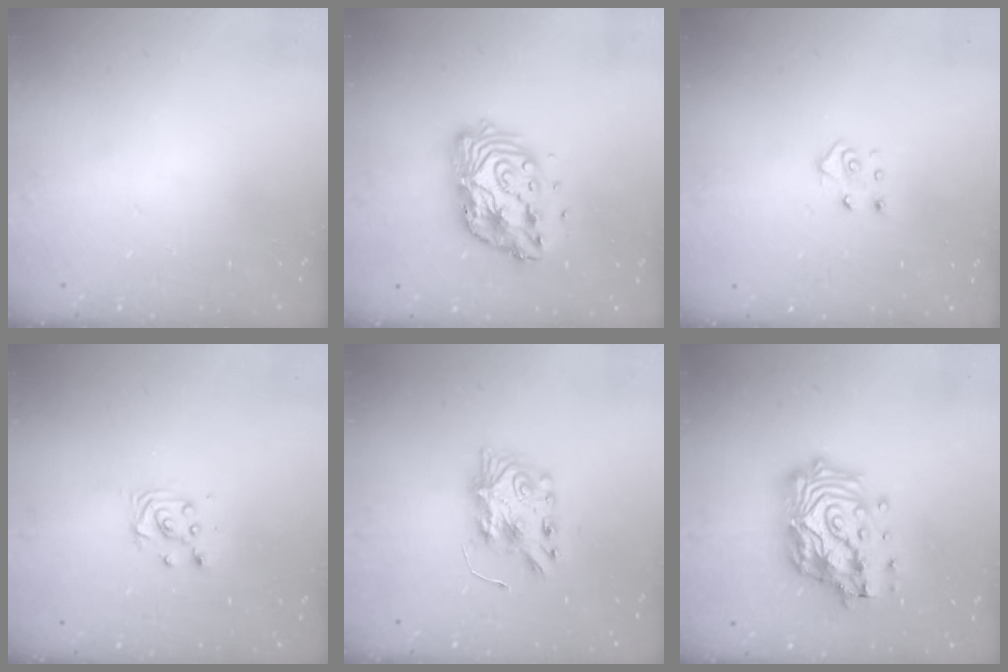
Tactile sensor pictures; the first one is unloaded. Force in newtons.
{"total": 12.8, "press": 12.8, "slide": 1.0}
{"total": 4.6, "press": 4.6, "slide": 0.4}
{"total": 3.8, "press": 3.7, "slide": 0.5}
{"total": 8.4, "press": 8.4, "slide": 0.7}
{"total": 20.6, "press": 20.5, "slide": 2.7}